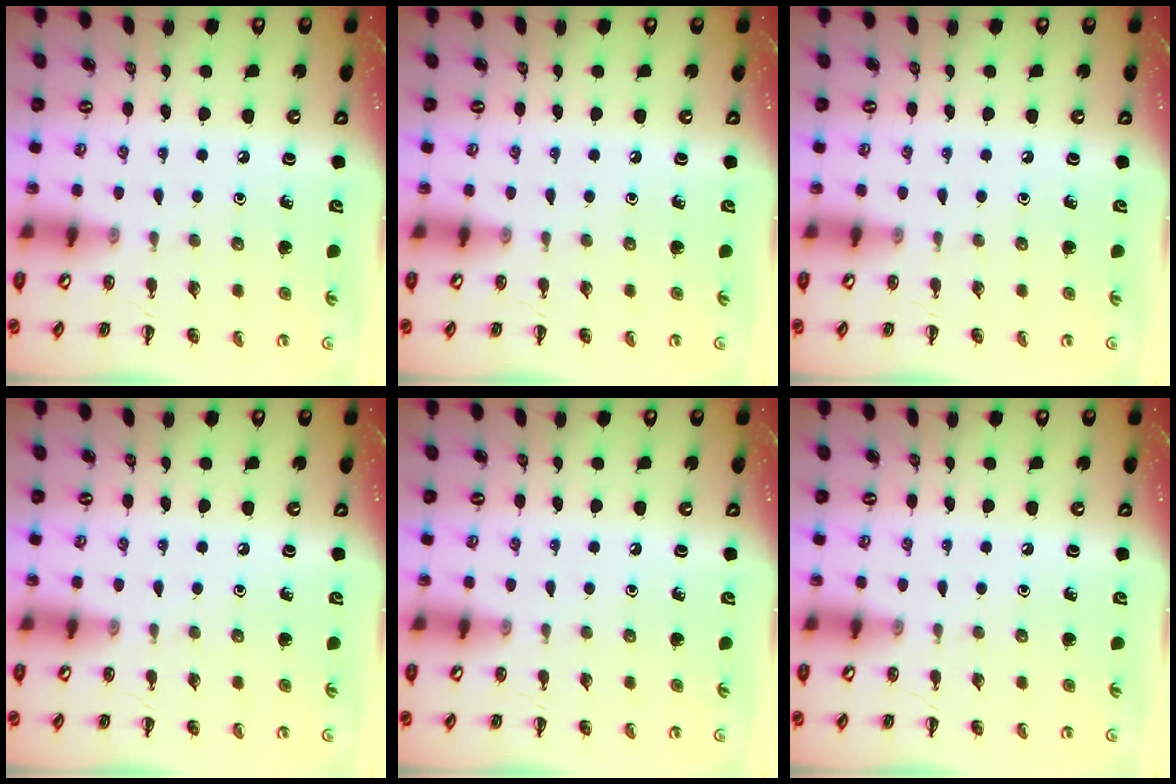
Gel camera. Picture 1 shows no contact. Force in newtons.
{"total": 0.0}
{"total": 0.0}
{"total": 0.0}
{"total": 0.0}
{"total": 0.0}